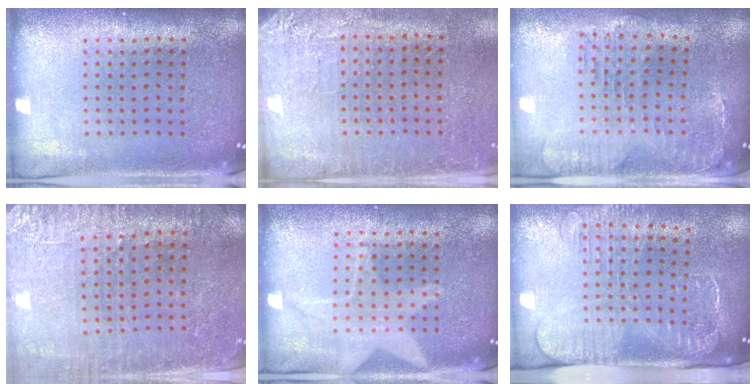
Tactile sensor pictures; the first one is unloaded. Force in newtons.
{"total": 2.8, "press": 2.7, "slide": 0.7}
{"total": 0.7, "press": 0.6, "slide": 0.2}
{"total": 3.0, "press": 2.8, "slide": 1.1}
{"total": 1.1, "press": 1.1, "slide": 0.3}
{"total": 2.6, "press": 2.0, "slide": 1.7}